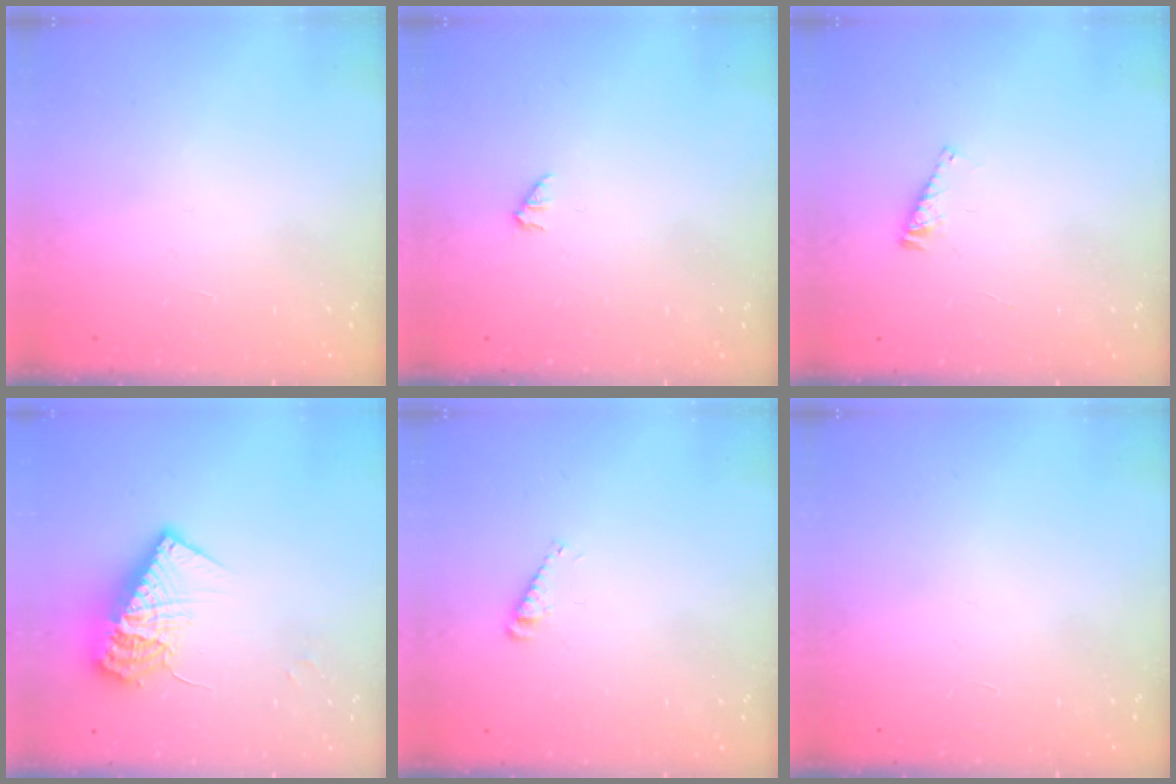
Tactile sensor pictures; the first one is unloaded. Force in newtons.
{"total": 0.0}
{"total": 2.6, "press": 2.6, "slide": 0.3}
{"total": 13.7, "press": 13.7, "slide": 1.4}
{"total": 3.1, "press": 3.1, "slide": 0.4}
{"total": 0.0}